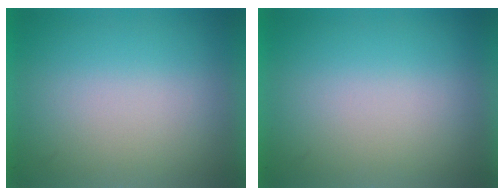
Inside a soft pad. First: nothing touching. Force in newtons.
{"total": 1.2}